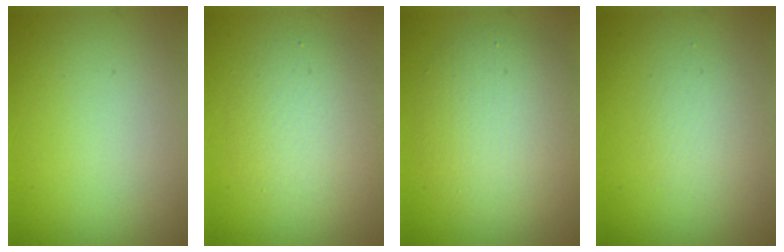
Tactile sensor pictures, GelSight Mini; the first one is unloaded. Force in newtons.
{"total": 3.6, "press": 3.6, "slide": 0.2}
{"total": 5.5, "press": 5.5, "slide": 0.4}
{"total": 1.8, "press": 1.8, "slide": 0.0}